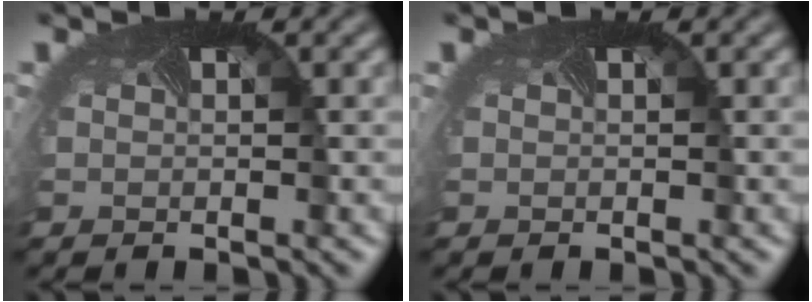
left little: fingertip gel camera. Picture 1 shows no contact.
{"total": 0.0}